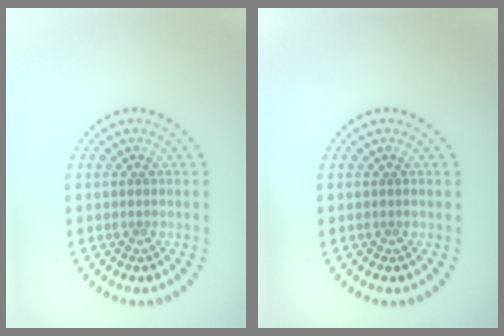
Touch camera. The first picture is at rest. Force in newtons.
{"total": 0.0}